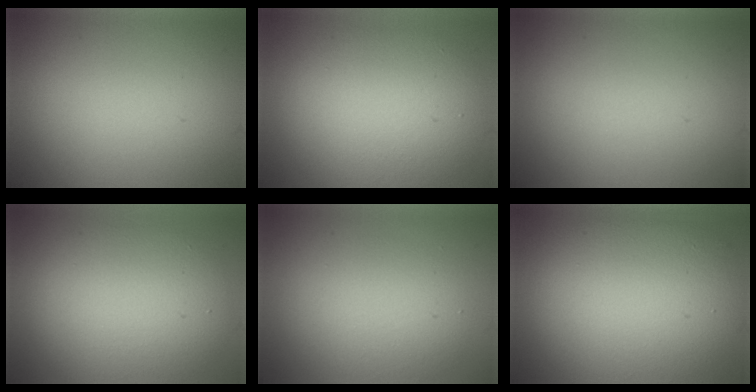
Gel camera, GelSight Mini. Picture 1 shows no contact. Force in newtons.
{"total": 8.4, "press": 8.3, "slide": 0.8}
{"total": 0.0}
{"total": 7.8, "press": 7.8, "slide": 0.3}
{"total": 2.5, "press": 2.5, "slide": 0.4}
{"total": 12.4, "press": 12.4, "slide": 0.5}